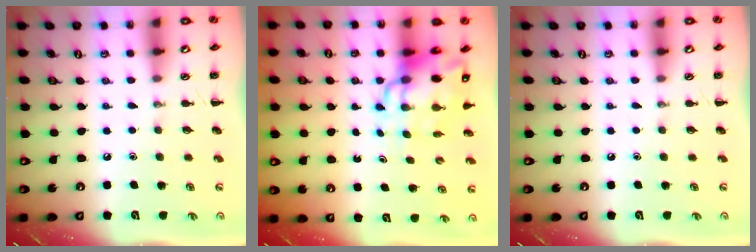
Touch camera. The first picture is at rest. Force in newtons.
{"total": 11.7, "press": 11.2, "slide": 3.3}
{"total": 0.0}